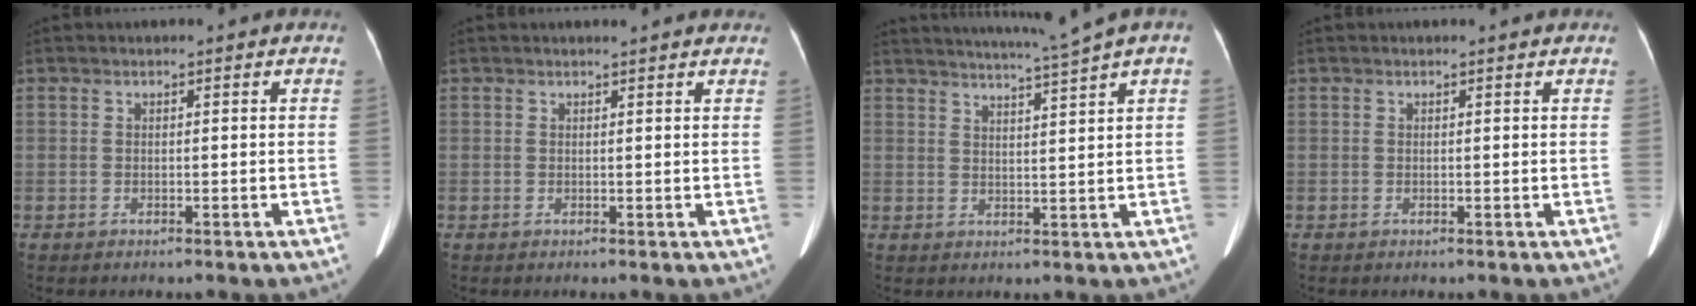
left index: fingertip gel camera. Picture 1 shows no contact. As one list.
[{"total": 4.2, "force": [3.9, 0.3, 1.5], "torque": [-0.020, 0.013, 0.037]}, {"total": 8.0, "force": [6.7, -2.2, 3.9], "torque": [-0.062, -0.009, 0.096]}, {"total": 0.7, "force": [0.7, -0.1, 0.1], "torque": [-0.007, -0.001, 0.008]}]